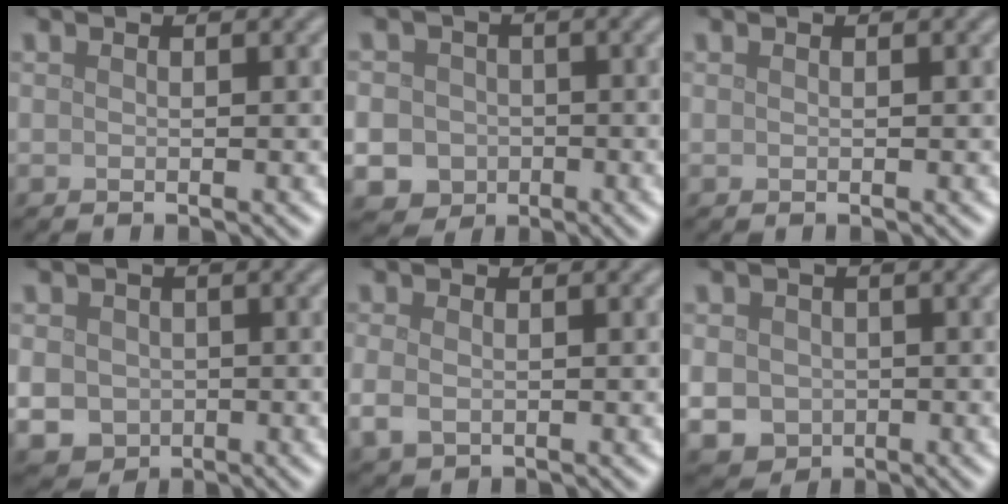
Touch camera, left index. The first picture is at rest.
{"total": 9.8, "force": [-2.3, 9.2, 2.4], "torque": [-0.055, -0.011, -0.071]}
{"total": 0.0}
{"total": 4.2, "force": [-0.3, 3.9, 1.6], "torque": [-0.030, -0.006, -0.012]}
{"total": 2.1, "force": [-0.5, 1.5, 1.4], "torque": [-0.033, -0.006, -0.009]}
{"total": 4.2, "force": [-0.4, 3.9, 1.5], "torque": [-0.030, -0.007, -0.013]}